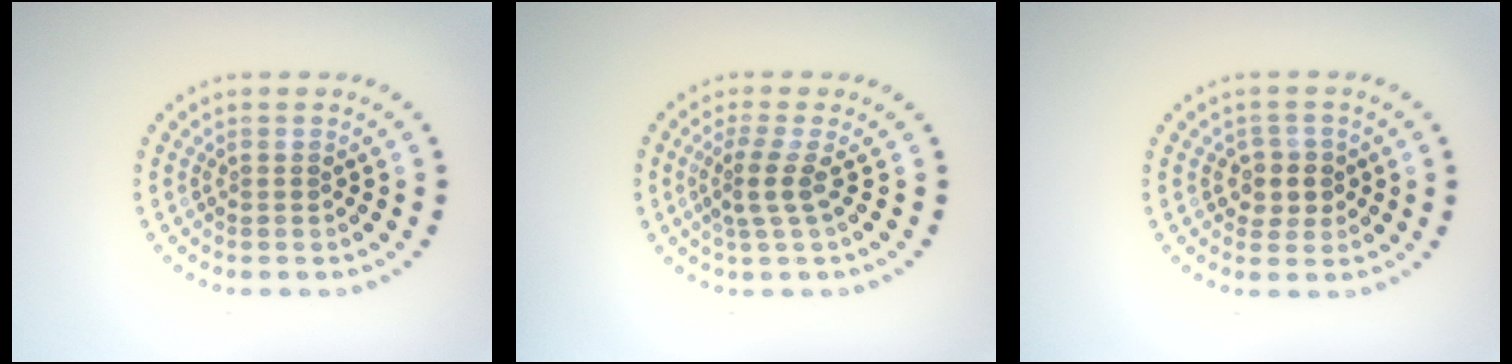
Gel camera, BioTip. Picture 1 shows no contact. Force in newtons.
{"total": 2.3, "press": 1.6, "slide": 1.6}
{"total": 2.1, "press": 2.0, "slide": 0.8}